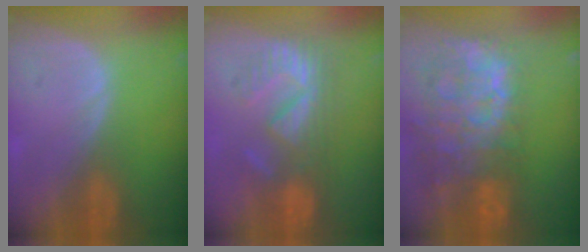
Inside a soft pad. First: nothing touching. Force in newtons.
{"total": 8.7, "press": 8.5, "slide": 1.7}
{"total": 14.1, "press": 11.4, "slide": 8.2}